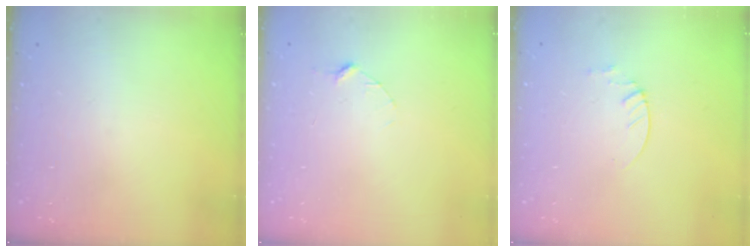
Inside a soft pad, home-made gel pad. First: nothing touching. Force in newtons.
{"total": 2.9, "press": 2.9, "slide": 0.3}
{"total": 1.9, "press": 1.9, "slide": 0.2}